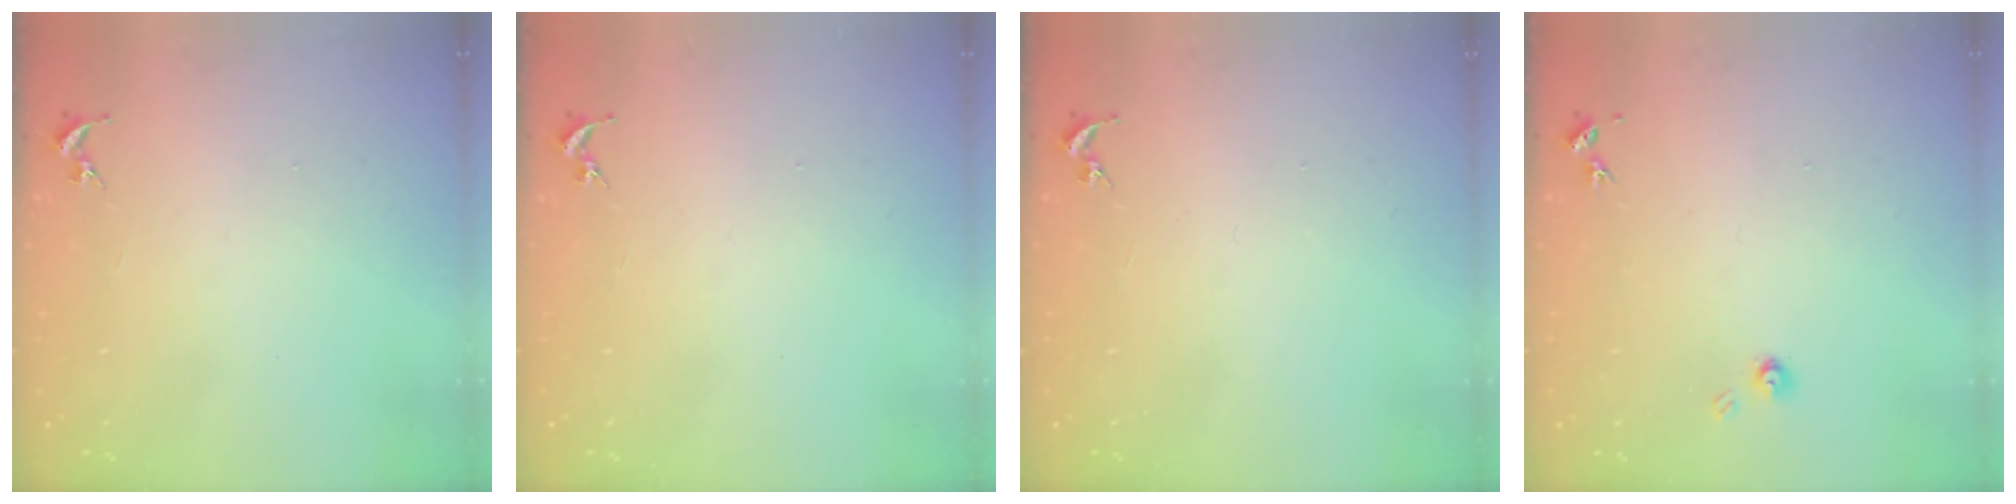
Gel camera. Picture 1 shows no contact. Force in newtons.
{"total": 0.0}
{"total": 0.0}
{"total": 3.8, "press": 3.8, "slide": 0.5}